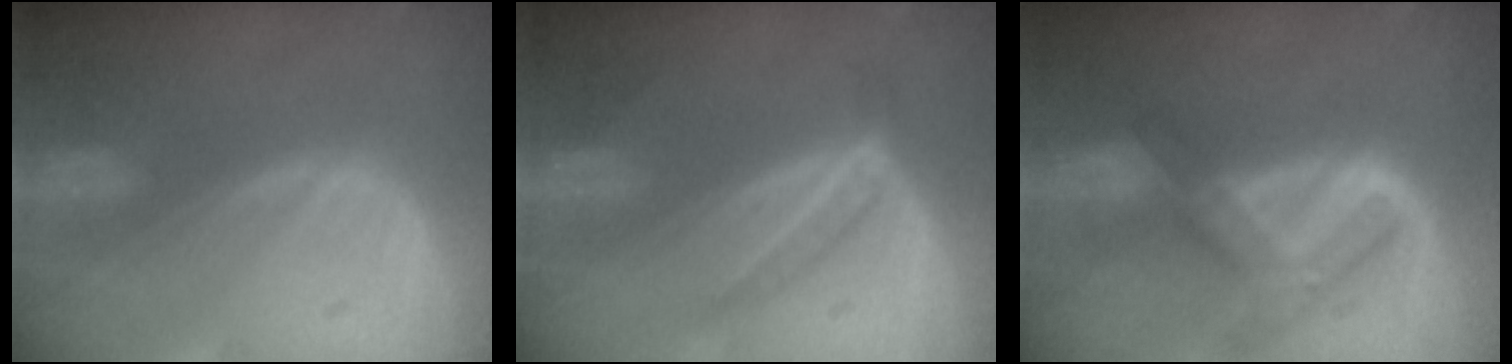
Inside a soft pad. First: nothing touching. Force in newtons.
{"total": 4.5, "press": 4.1, "slide": 2.0}
{"total": 7.7, "press": 6.5, "slide": 4.2}